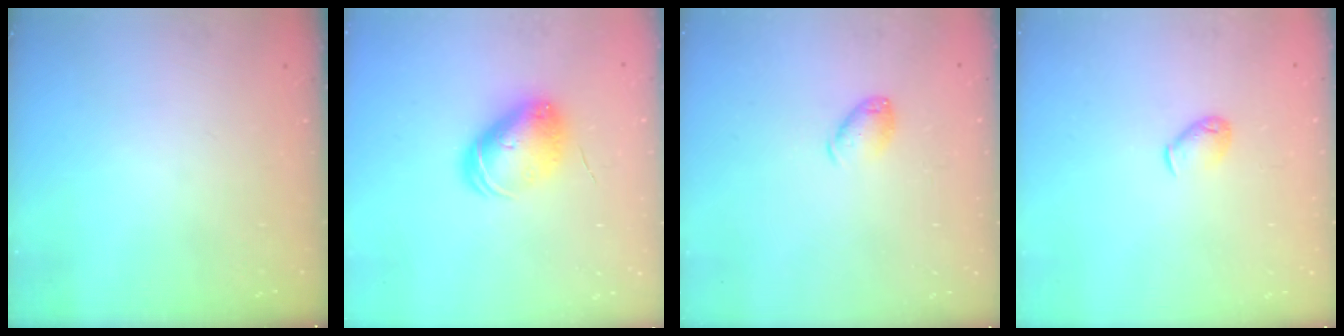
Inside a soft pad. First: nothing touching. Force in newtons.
{"total": 9.6, "press": 9.6, "slide": 0.8}
{"total": 6.9, "press": 6.8, "slide": 1.1}
{"total": 4.8, "press": 4.7, "slide": 0.9}